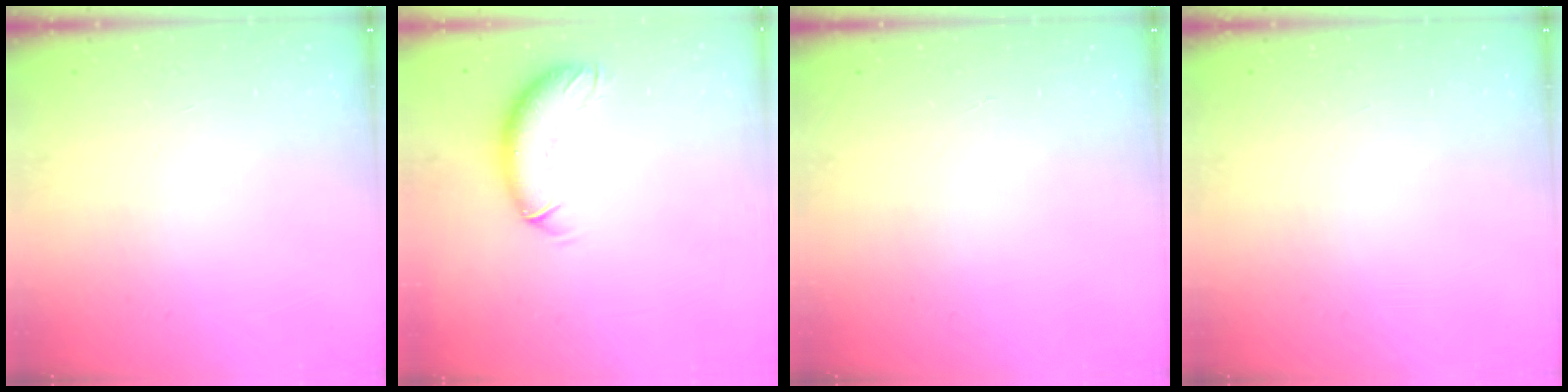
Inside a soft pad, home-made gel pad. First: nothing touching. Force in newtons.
{"total": 9.2, "press": 9.0, "slide": 1.9}
{"total": 0.0}
{"total": 0.0}